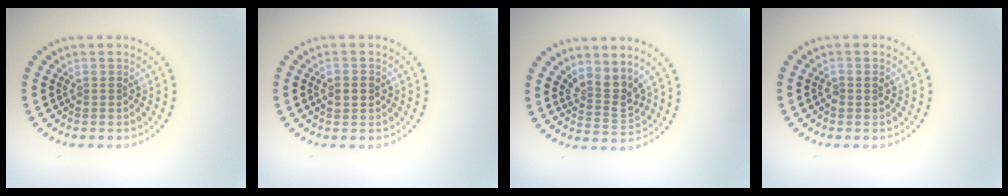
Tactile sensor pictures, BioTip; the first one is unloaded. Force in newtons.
{"total": 2.0, "press": 2.0, "slide": 0.1}
{"total": 2.7, "press": 2.0, "slide": 1.8}
{"total": 0.8, "press": 0.8, "slide": 0.1}